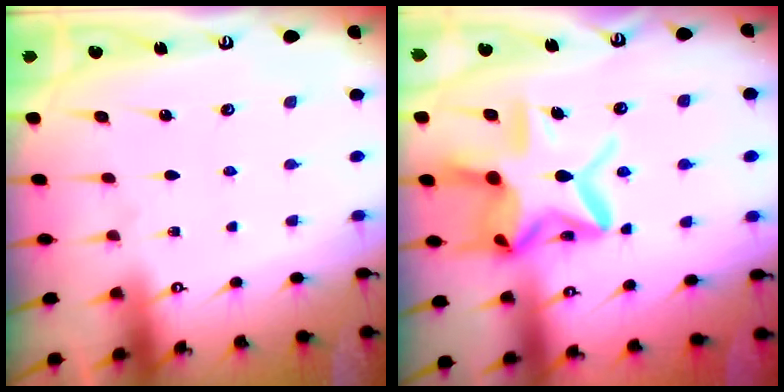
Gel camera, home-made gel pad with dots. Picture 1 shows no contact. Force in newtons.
{"total": 16.7, "press": 16.6, "slide": 1.4}